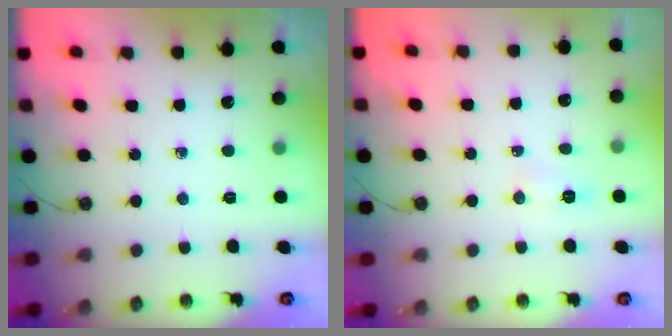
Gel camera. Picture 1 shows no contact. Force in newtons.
{"total": 6.1, "press": 6.0, "slide": 0.8}